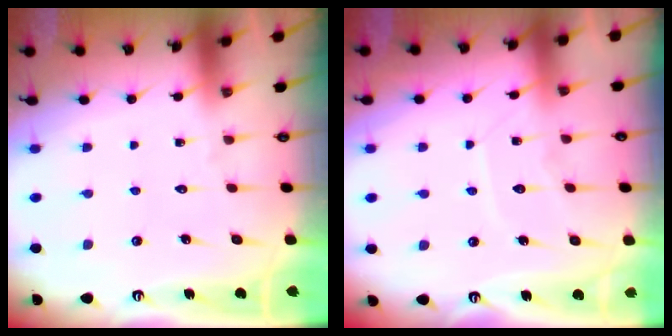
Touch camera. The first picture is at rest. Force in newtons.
{"total": 7.2, "press": 7.2, "slide": 0.6}